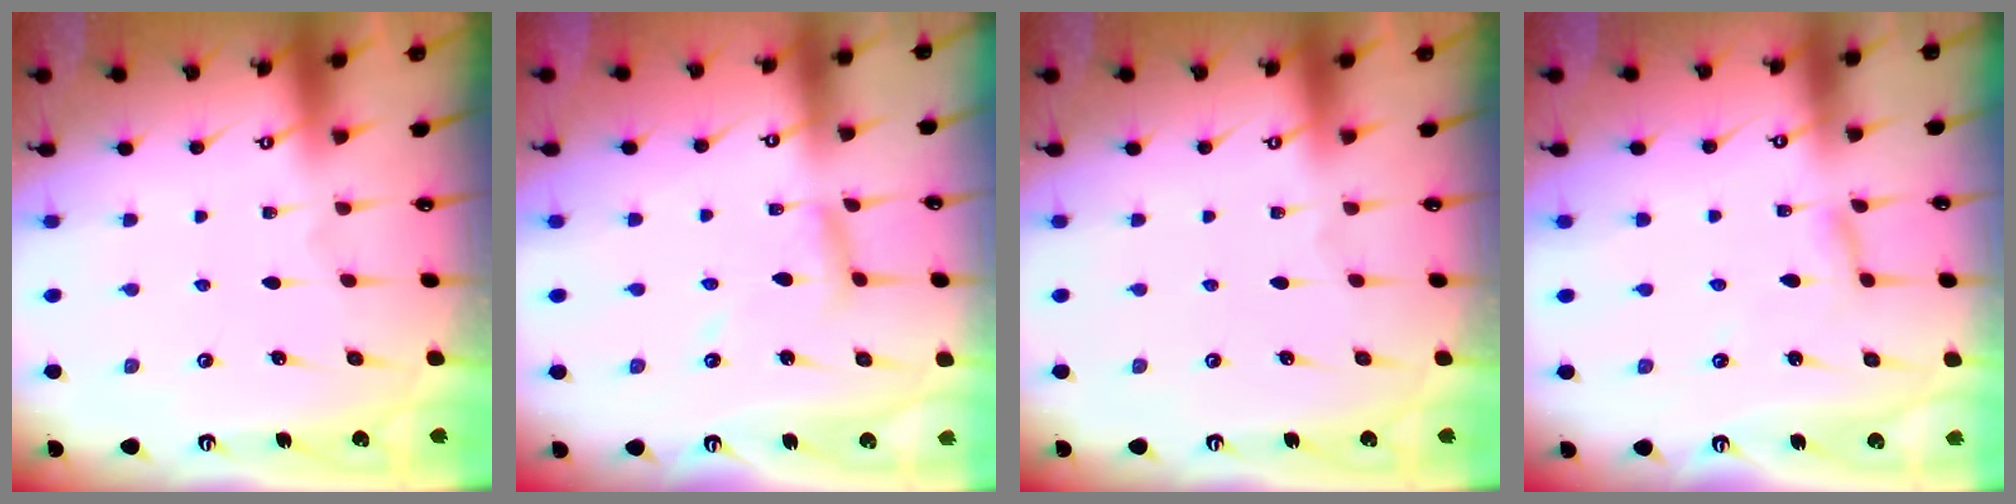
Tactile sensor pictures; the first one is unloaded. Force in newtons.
{"total": 7.8, "press": 7.8, "slide": 0.6}
{"total": 0.0}
{"total": 2.9, "press": 2.9, "slide": 0.2}